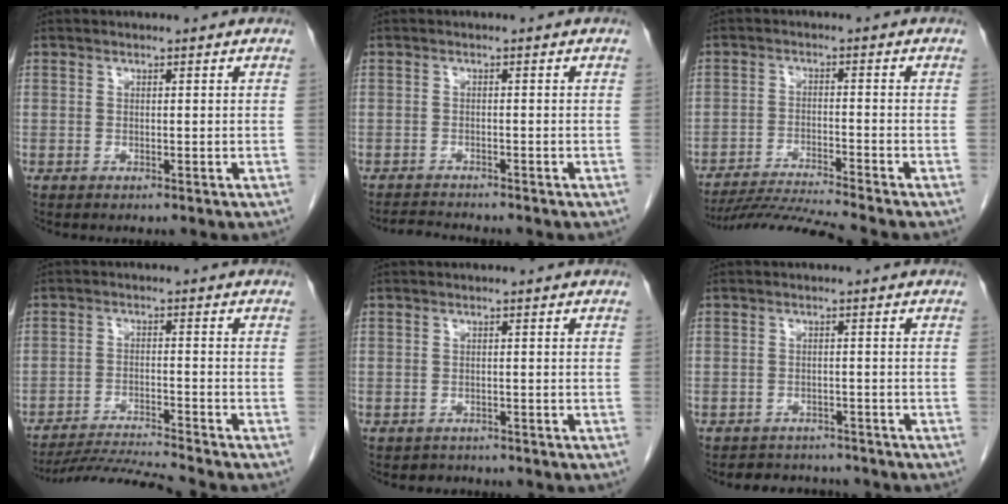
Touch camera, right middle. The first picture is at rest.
{"total": 3.0, "force": [-3.0, -0.1, 0.4], "torque": [-0.010, -0.015, -0.050]}
{"total": 9.2, "force": [-8.5, -2.5, 2.7], "torque": [-0.036, -0.022, -0.152]}
{"total": 8.7, "force": [-8.2, -2.2, 1.8], "torque": [-0.022, -0.016, -0.147]}
{"total": 1.7, "force": [-1.4, 0.9, -0.4], "torque": [-0.001, 0.000, -0.024]}
{"total": 4.9, "force": [-4.5, 2.1, 0.1], "torque": [0.002, 0.007, -0.060]}